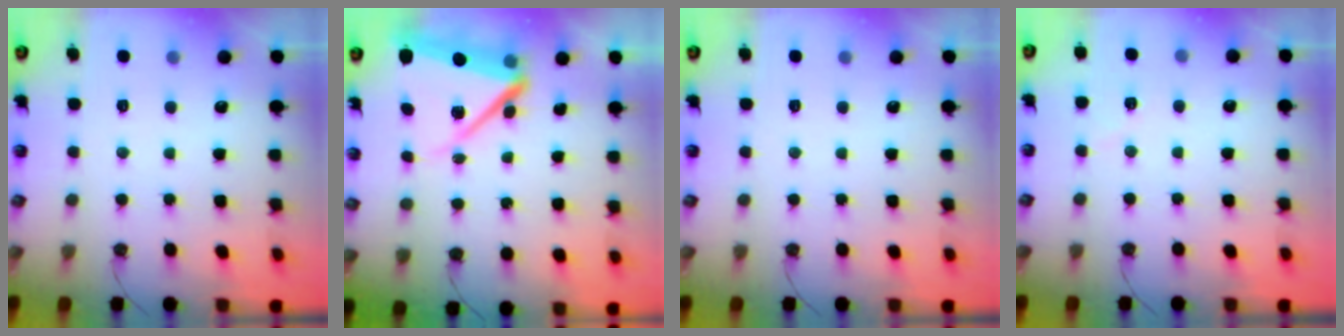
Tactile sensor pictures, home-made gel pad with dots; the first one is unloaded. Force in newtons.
{"total": 12.0, "press": 11.9, "slide": 1.5}
{"total": 0.0}
{"total": 5.0, "press": 4.3, "slide": 2.7}